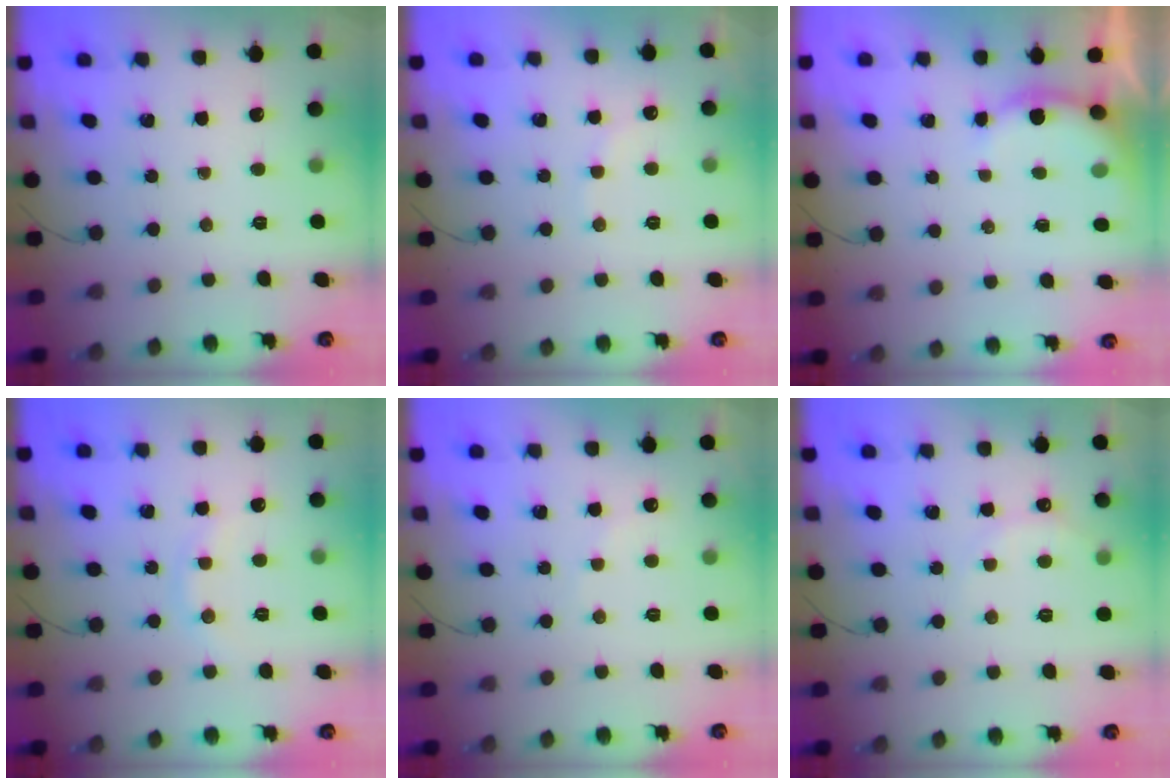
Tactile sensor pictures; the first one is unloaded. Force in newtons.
{"total": 5.8, "press": 5.7, "slide": 1.1}
{"total": 5.2, "press": 5.2, "slide": 0.5}
{"total": 5.2, "press": 5.1, "slide": 1.0}
{"total": 5.7, "press": 5.6, "slide": 1.1}
{"total": 6.1, "press": 5.9, "slide": 1.3}